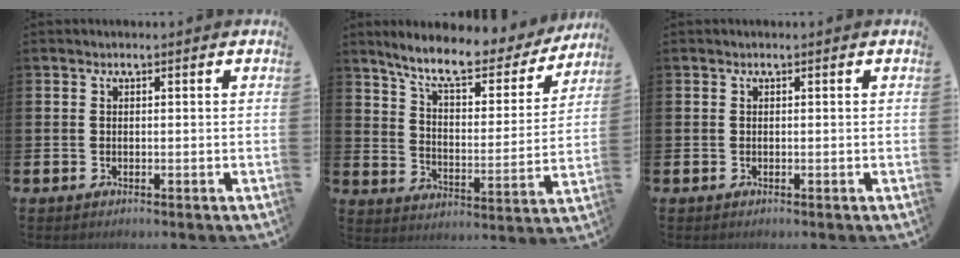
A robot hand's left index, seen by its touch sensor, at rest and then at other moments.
{"total": 9.6, "force": [8.4, 2.3, 4.0], "torque": [-0.096, -0.057, 0.141]}
{"total": 0.0}